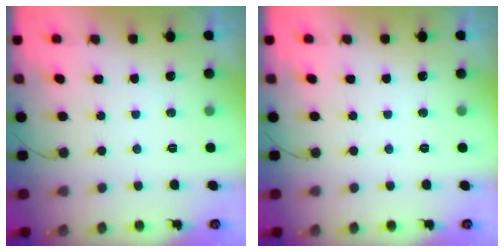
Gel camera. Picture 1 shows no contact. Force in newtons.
{"total": 0.0}